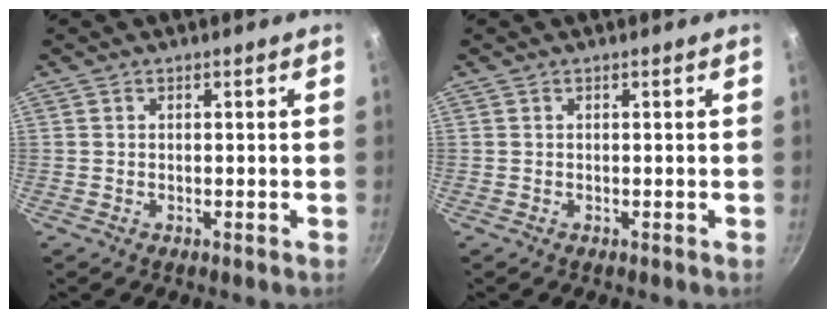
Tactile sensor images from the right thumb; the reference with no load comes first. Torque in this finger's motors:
{"motor_torque": [0.00, 0.00, 0.00, 0.00, 0.00]}